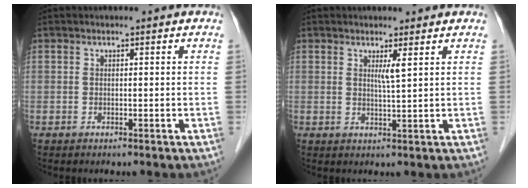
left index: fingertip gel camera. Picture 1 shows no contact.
{"total": 1.9, "force": [1.0, -0.4, 1.6], "torque": [-0.031, -0.008, 0.019]}